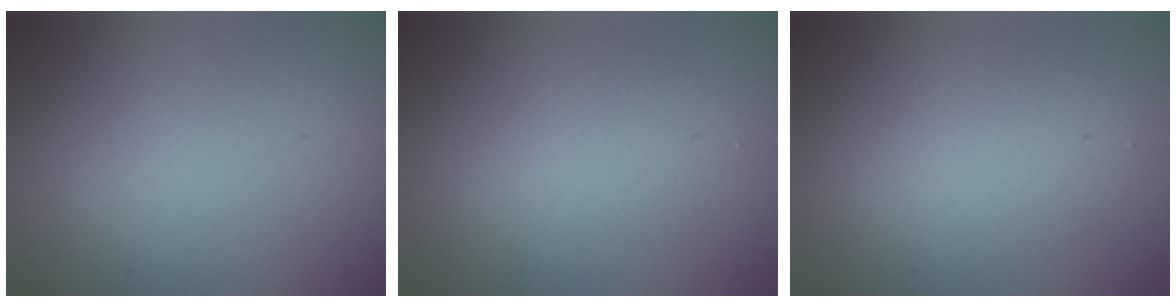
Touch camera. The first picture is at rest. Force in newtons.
{"total": 2.0, "press": 2.0, "slide": 0.1}
{"total": 2.9, "press": 2.9, "slide": 0.3}